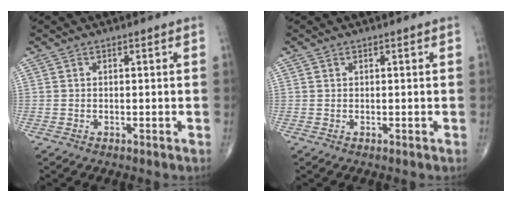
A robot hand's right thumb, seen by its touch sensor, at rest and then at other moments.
{"total": 0.0}